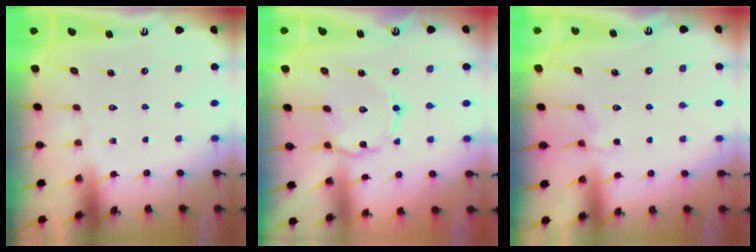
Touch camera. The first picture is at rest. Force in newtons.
{"total": 2.7, "press": 2.7, "slide": 0.2}
{"total": 2.1, "press": 1.3, "slide": 1.6}